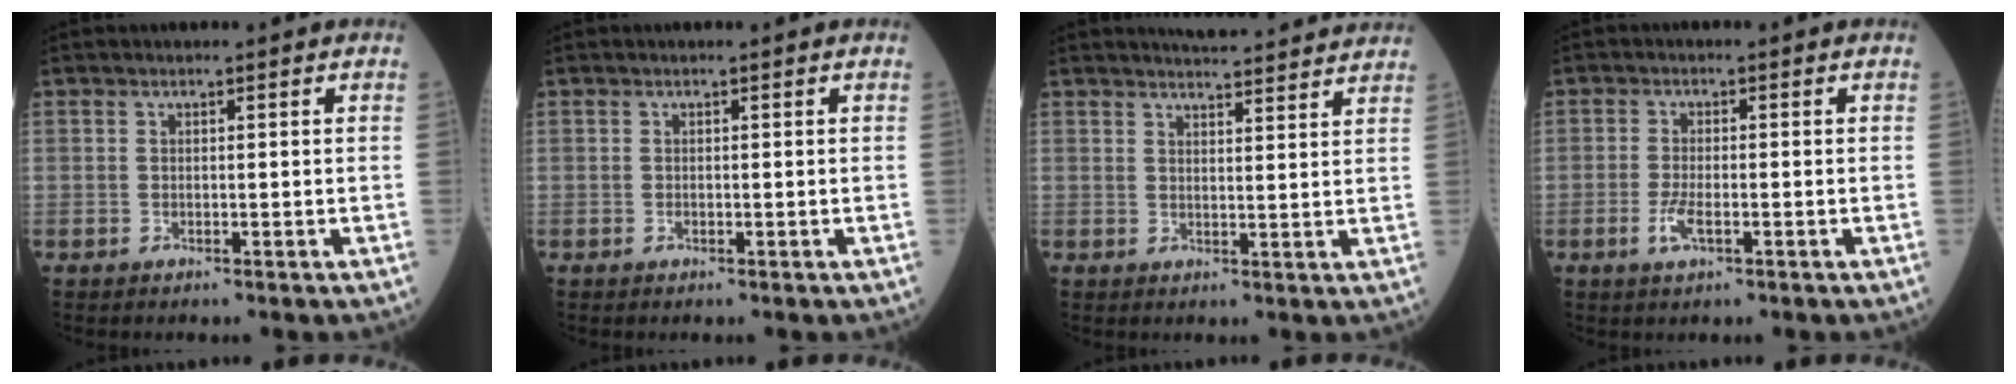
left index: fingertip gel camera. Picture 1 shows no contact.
{"total": 0.0}
{"total": 10.0, "force": [9.6, 0.6, 2.8], "torque": [-0.039, 0.007, 0.115]}
{"total": 3.0, "force": [-1.1, 0.8, 2.6], "torque": [-0.063, -0.005, -0.021]}